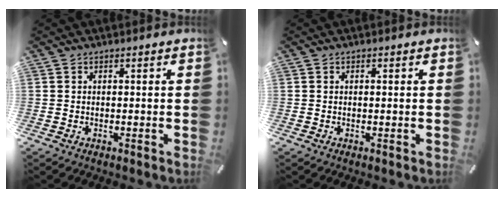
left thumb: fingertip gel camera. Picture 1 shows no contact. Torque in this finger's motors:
{"motor_torque": [-0.15, -0.28, -0.19, 0.10, -0.10]}